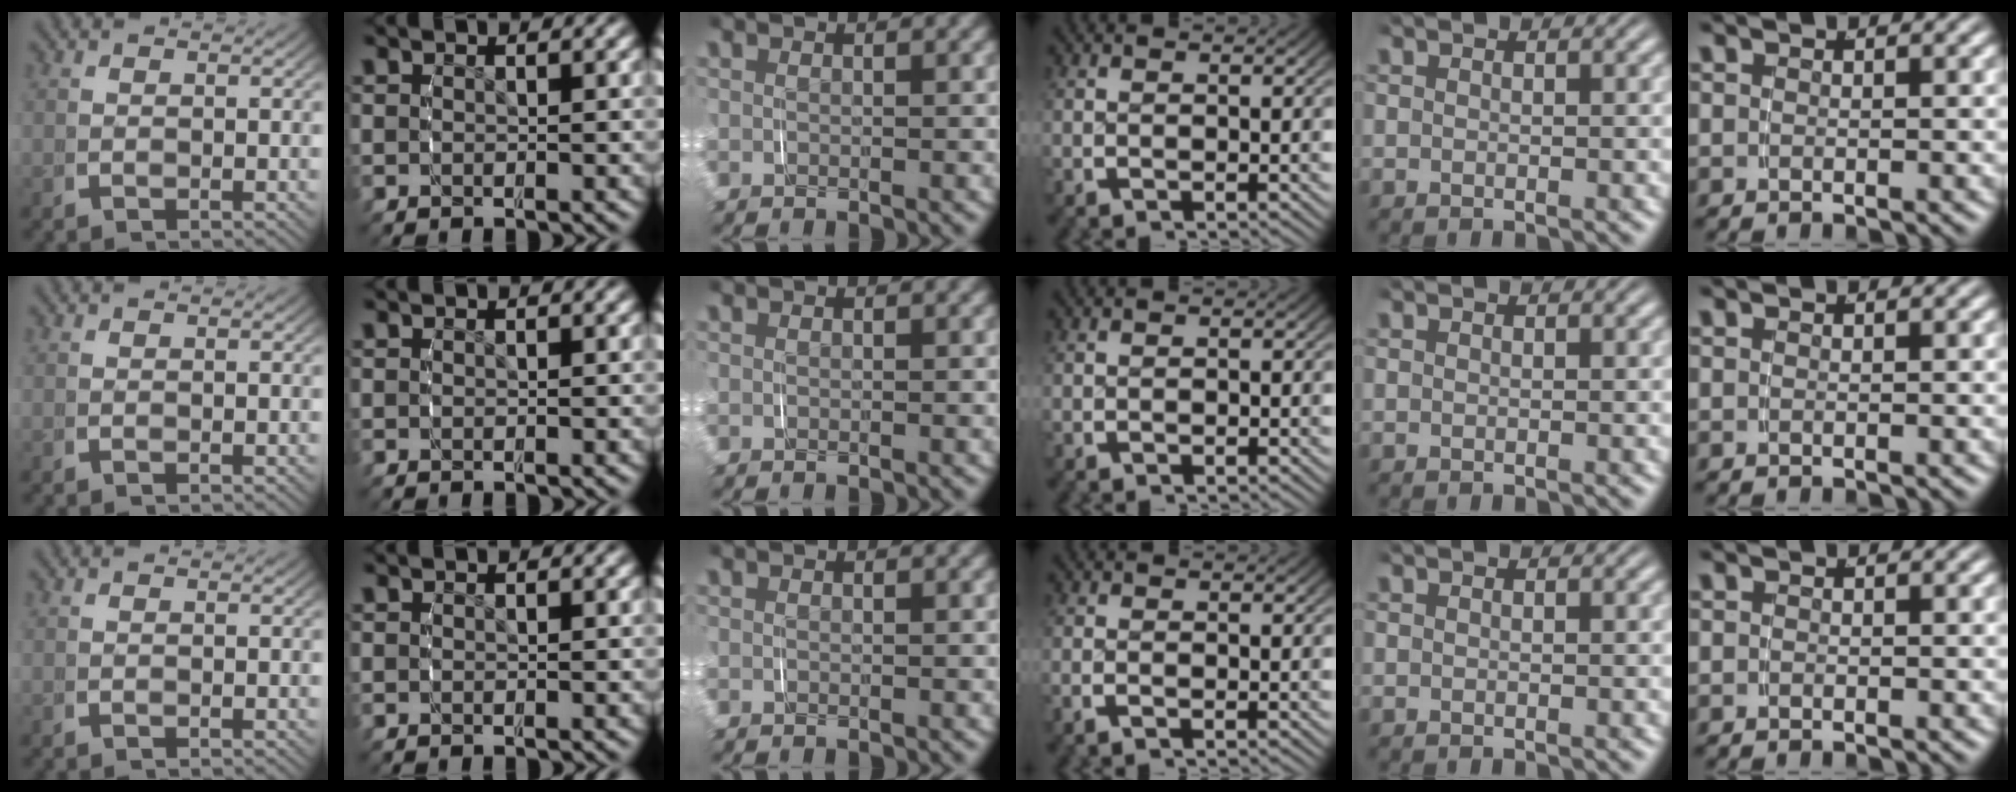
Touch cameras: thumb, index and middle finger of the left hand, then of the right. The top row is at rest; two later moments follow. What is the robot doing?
{"motion": "grasp_and_lifting", "object": "scarf"}